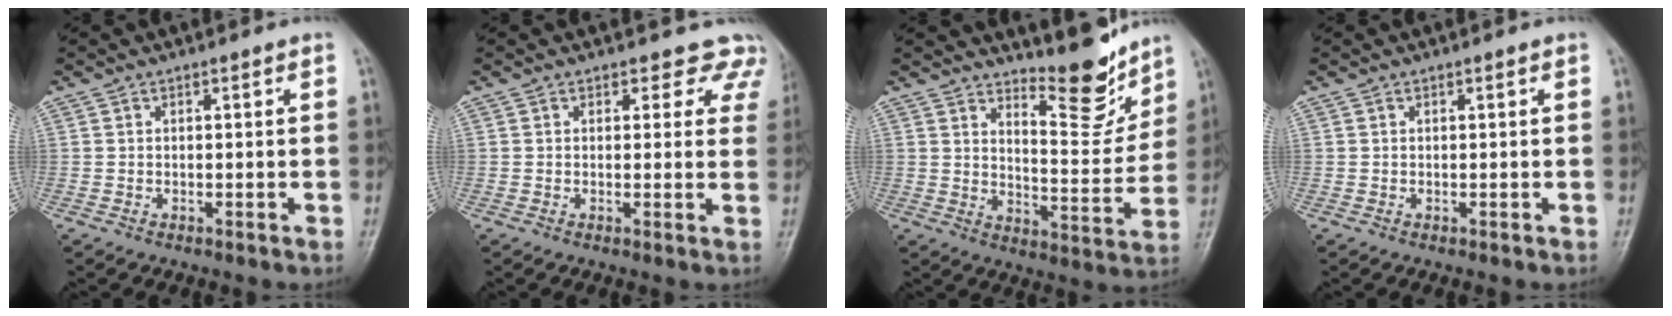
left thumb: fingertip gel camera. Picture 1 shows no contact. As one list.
[{"total": 6.2, "force": [5.2, 3.4, 0.4], "torque": [0.049, -0.020, 0.032]}, {"total": 10.4, "force": [8.9, 2.6, 4.7], "torque": [-0.039, -0.080, 0.145]}, {"total": 0.0}]